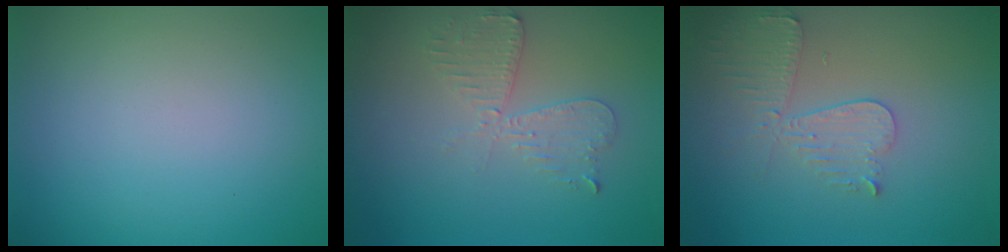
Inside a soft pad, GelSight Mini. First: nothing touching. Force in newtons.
{"total": 2.6, "press": 2.5, "slide": 0.5}
{"total": 3.7, "press": 3.3, "slide": 1.6}